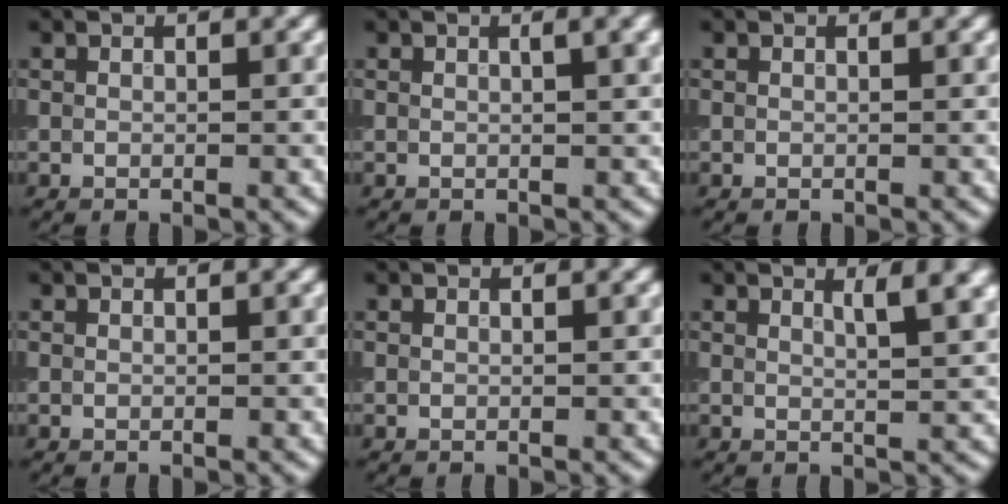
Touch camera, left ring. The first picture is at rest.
{"total": 2.4, "force": [0.9, 0.7, 2.1], "torque": [-0.020, 0.005, 0.007]}
{"total": 0.0}
{"total": 0.0}
{"total": 0.0}
{"total": 2.9, "force": [1.4, 0.9, 2.4], "torque": [-0.018, 0.001, 0.017]}